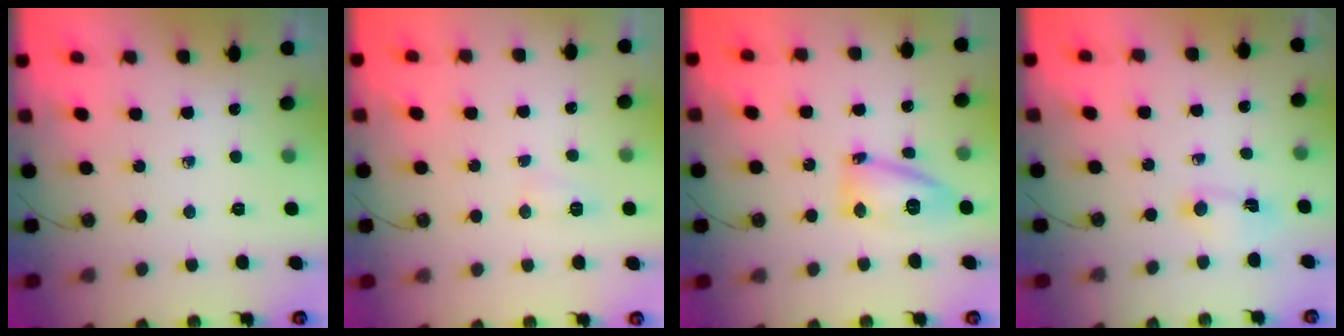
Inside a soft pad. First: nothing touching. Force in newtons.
{"total": 5.1, "press": 5.1, "slide": 0.6}
{"total": 12.6, "press": 12.5, "slide": 1.5}
{"total": 2.7, "press": 2.7, "slide": 0.3}